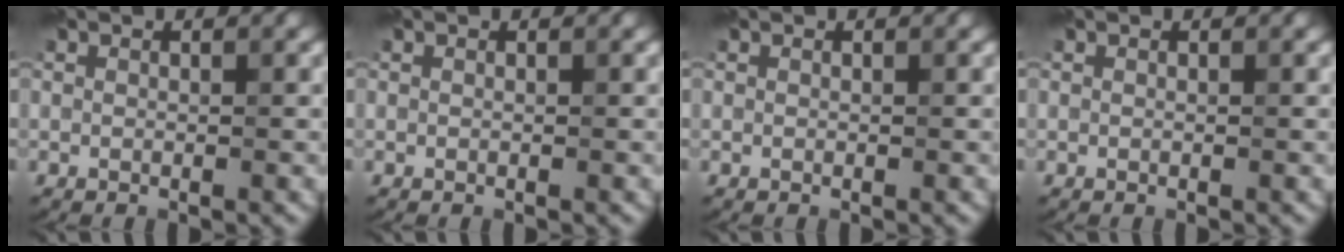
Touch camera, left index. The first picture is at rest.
{"total": 0.0}
{"total": 0.0}
{"total": 0.0}